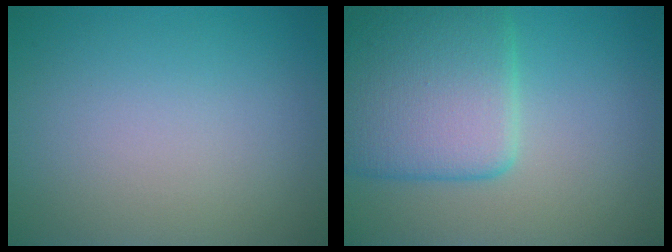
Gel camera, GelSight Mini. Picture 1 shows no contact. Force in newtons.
{"total": 7.7, "press": 7.7, "slide": 0.3}